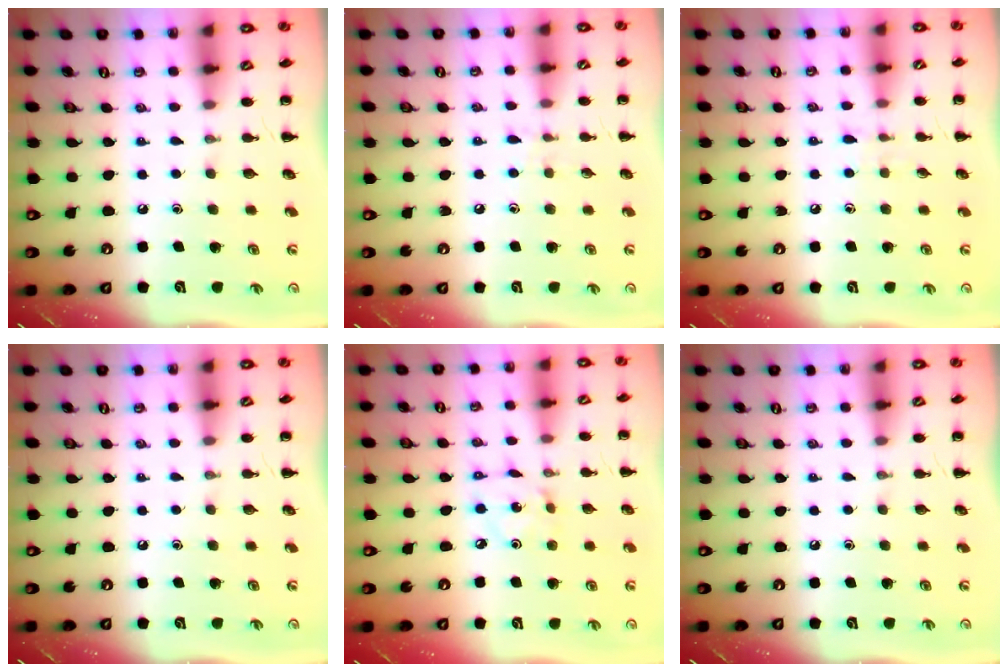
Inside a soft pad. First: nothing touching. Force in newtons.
{"total": 5.4, "press": 5.1, "slide": 1.7}
{"total": 4.6, "press": 4.2, "slide": 2.0}
{"total": 0.0}
{"total": 2.3, "press": 2.2, "slide": 0.3}
{"total": 0.0}